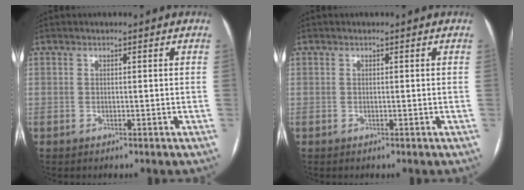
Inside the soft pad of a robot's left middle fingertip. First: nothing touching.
{"total": 0.0}